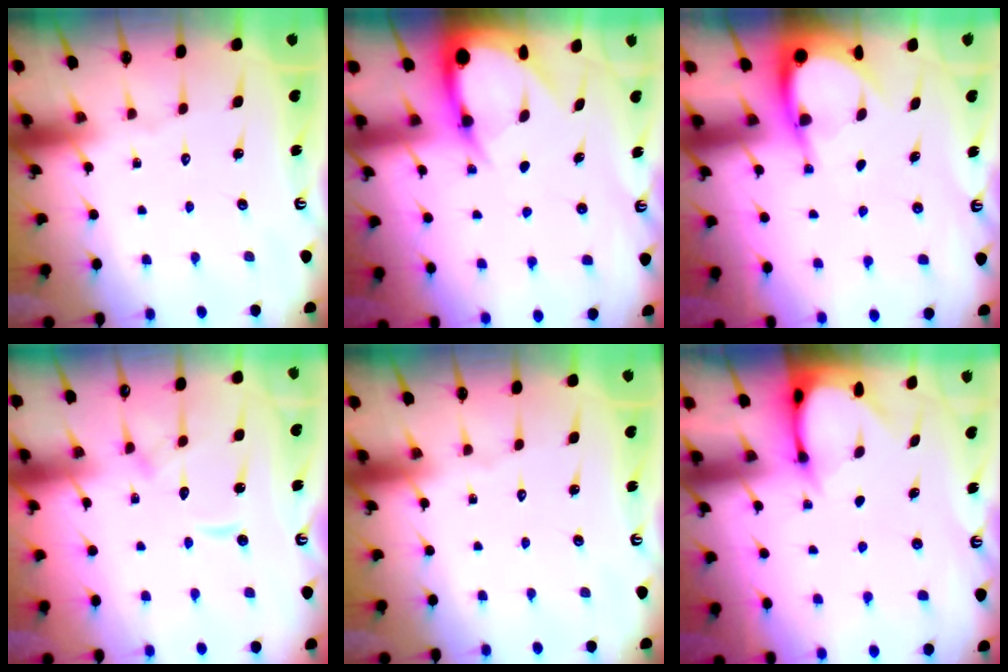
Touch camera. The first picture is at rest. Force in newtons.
{"total": 5.8, "press": 5.8, "slide": 0.7}
{"total": 4.8, "press": 4.8, "slide": 0.5}
{"total": 10.3, "press": 10.2, "slide": 0.9}
{"total": 0.0}
{"total": 3.6, "press": 3.6, "slide": 0.3}